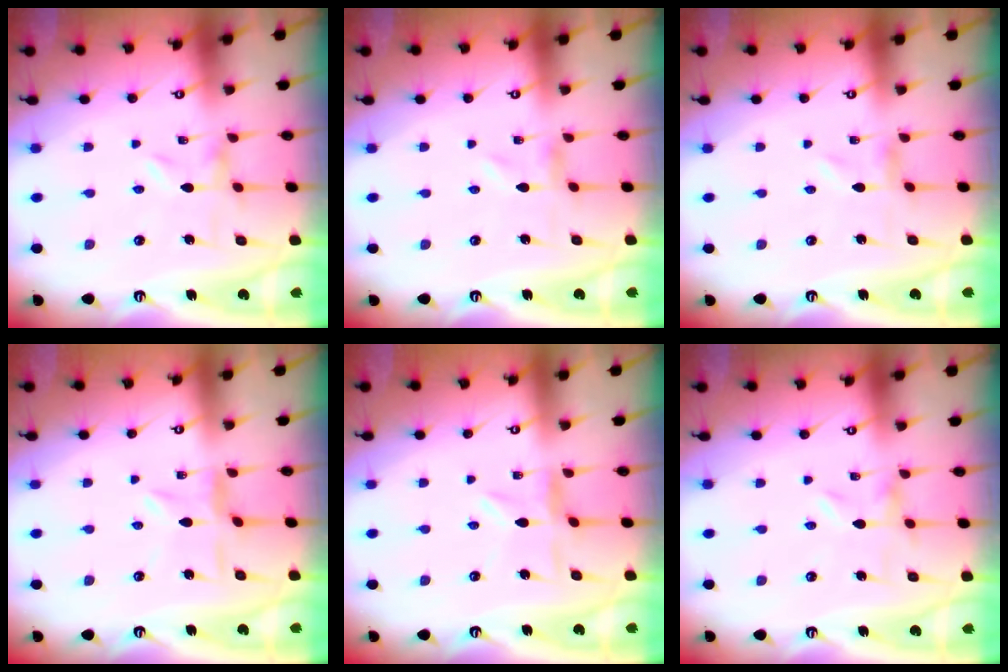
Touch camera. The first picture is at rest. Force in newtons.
{"total": 0.0}
{"total": 0.0}
{"total": 3.6, "press": 3.6, "slide": 0.3}
{"total": 2.4, "press": 2.4, "slide": 0.3}
{"total": 0.5, "press": 0.5, "slide": 0.0}